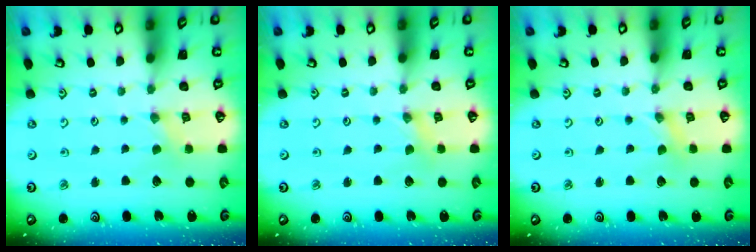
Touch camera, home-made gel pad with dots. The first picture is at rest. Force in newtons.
{"total": 0.0}
{"total": 0.0}